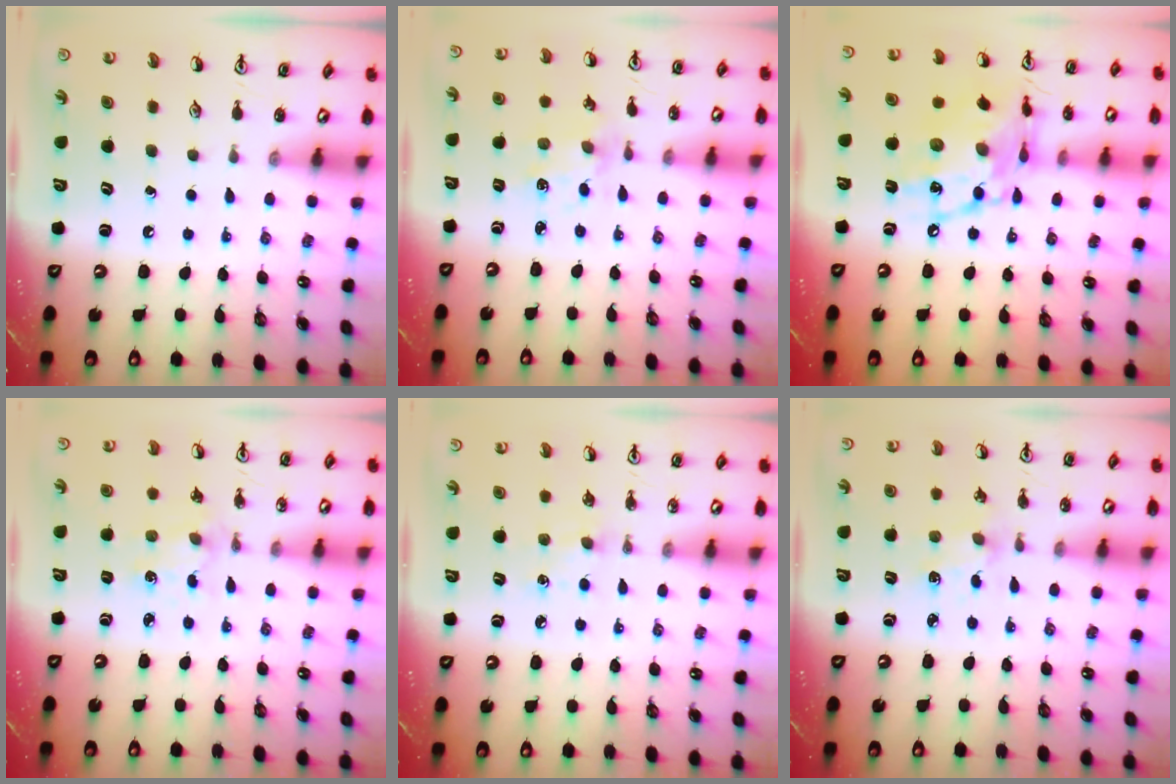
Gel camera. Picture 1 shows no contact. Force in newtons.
{"total": 1.9, "press": 1.9, "slide": 0.2}
{"total": 15.5, "press": 15.4, "slide": 1.0}
{"total": 1.8, "press": 1.8, "slide": 0.4}
{"total": 5.1, "press": 5.0, "slide": 0.6}
{"total": 1.3, "press": 1.2, "slide": 0.4}